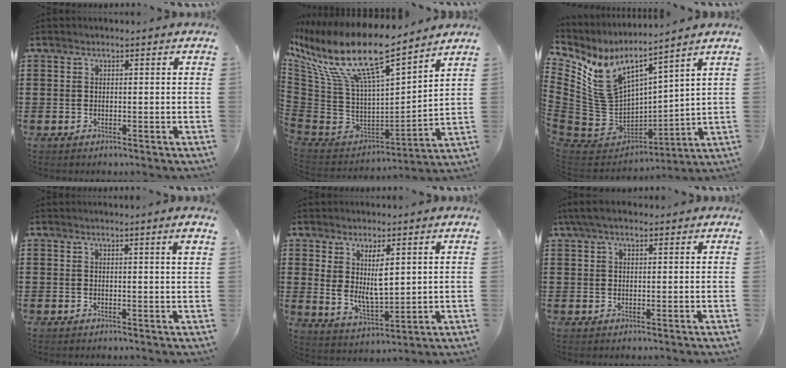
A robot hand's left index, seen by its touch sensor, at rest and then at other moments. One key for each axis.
{"total": 15.6, "fx": 10.1, "fy": 3.7, "fz": 11.2, "tx": -0.259, "ty": -0.072, "tz": 0.166}
{"total": 8.9, "fx": 6.0, "fy": 4.5, "fz": 4.7, "tx": -0.147, "ty": -0.056, "tz": 0.110}
{"total": 2.2, "fx": 1.2, "fy": -0.4, "fz": 1.7, "tx": -0.026, "ty": -0.009, "tz": 0.019}
{"total": 6.1, "fx": 2.5, "fy": 2.6, "fz": 4.9, "tx": -0.084, "ty": -0.014, "tz": 0.043}
{"total": 3.1, "fx": 1.9, "fy": 1.1, "fz": 2.2, "tx": -0.046, "ty": 0.008, "tz": 0.035}